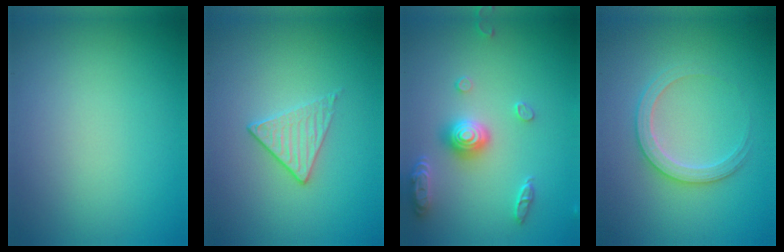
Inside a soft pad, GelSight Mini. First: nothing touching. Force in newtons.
{"total": 1.7, "press": 1.4, "slide": 1.0}
{"total": 3.6, "press": 3.3, "slide": 1.3}
{"total": 2.8, "press": 2.7, "slide": 0.4}